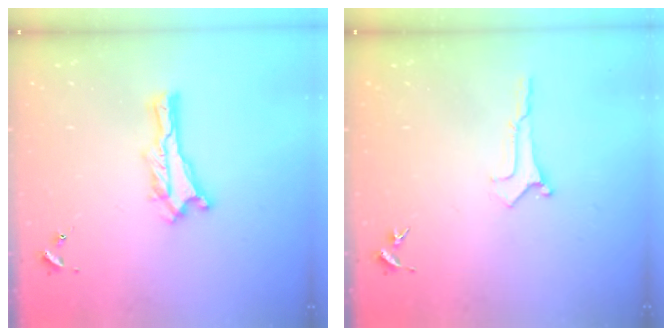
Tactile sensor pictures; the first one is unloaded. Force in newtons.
{"total": 0.0}